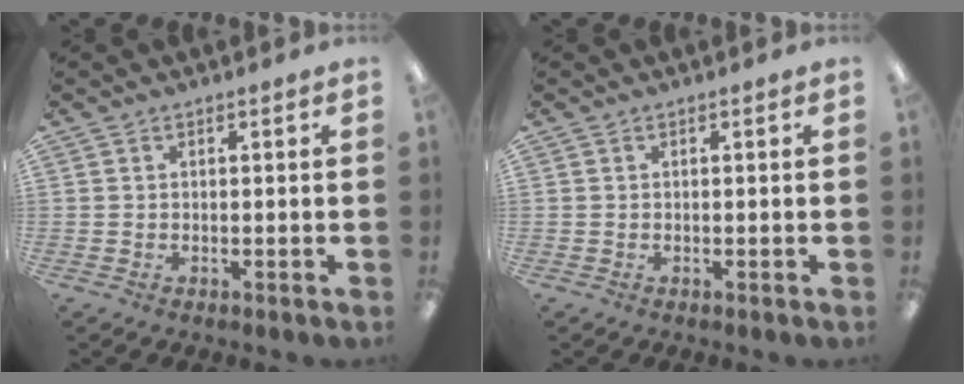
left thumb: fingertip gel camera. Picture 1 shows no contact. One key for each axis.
{"total": 0.0}